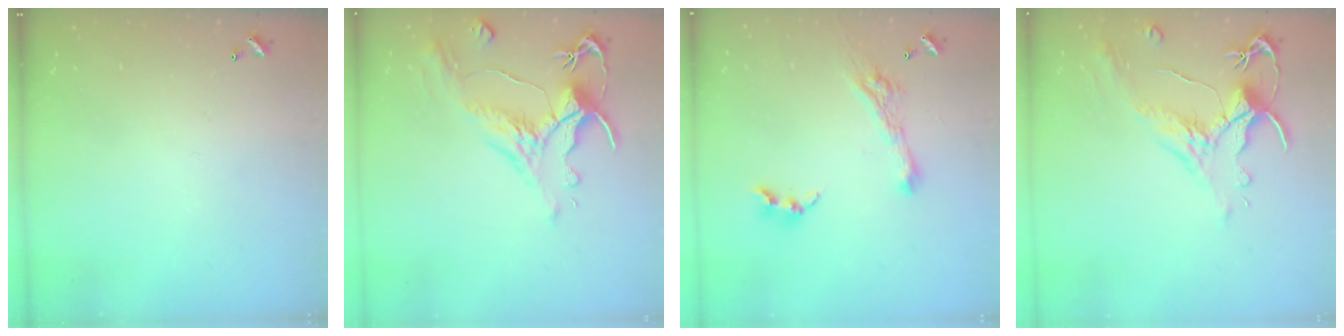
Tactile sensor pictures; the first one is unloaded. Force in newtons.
{"total": 1.6, "press": 0.4, "slide": 1.5}
{"total": 7.0, "press": 6.9, "slide": 1.1}
{"total": 1.6, "press": 1.1, "slide": 1.2}